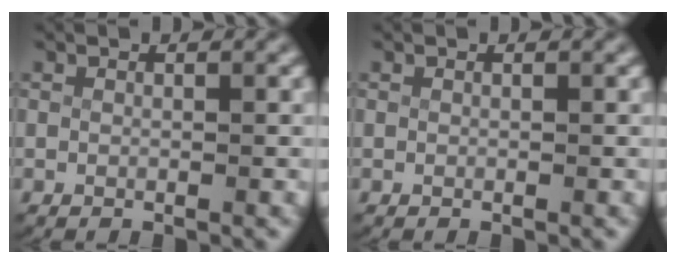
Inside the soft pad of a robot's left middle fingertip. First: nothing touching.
{"total": 0.0}